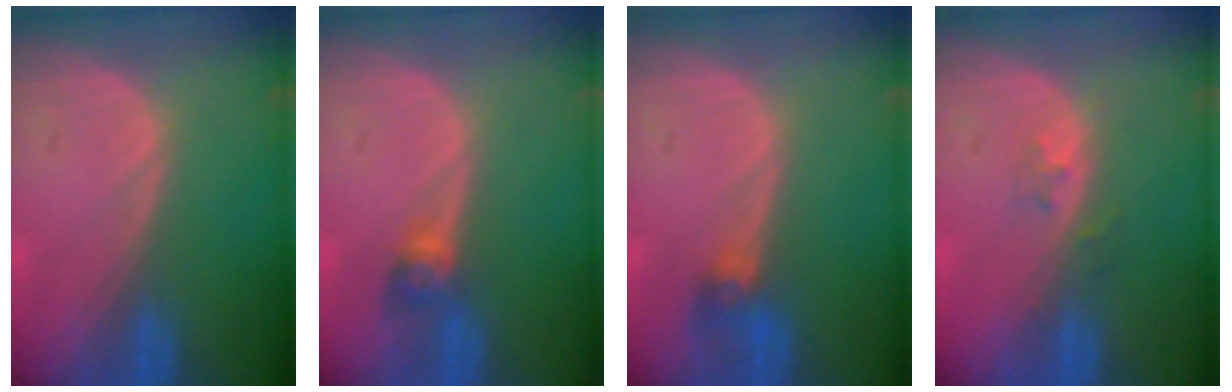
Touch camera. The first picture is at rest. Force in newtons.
{"total": 2.7, "press": 2.5, "slide": 0.9}
{"total": 2.8, "press": 2.6, "slide": 1.0}
{"total": 1.9, "press": 1.4, "slide": 1.2}